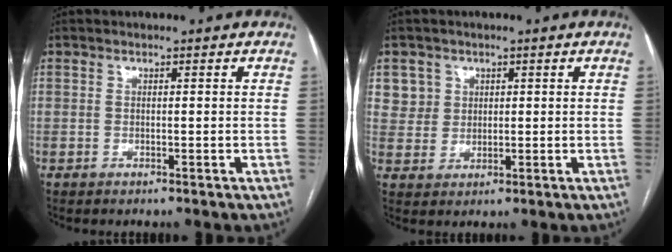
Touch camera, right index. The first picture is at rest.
{"total": 4.6, "force": [1.9, 4.3, -0.1], "torque": [0.015, 0.006, 0.038]}